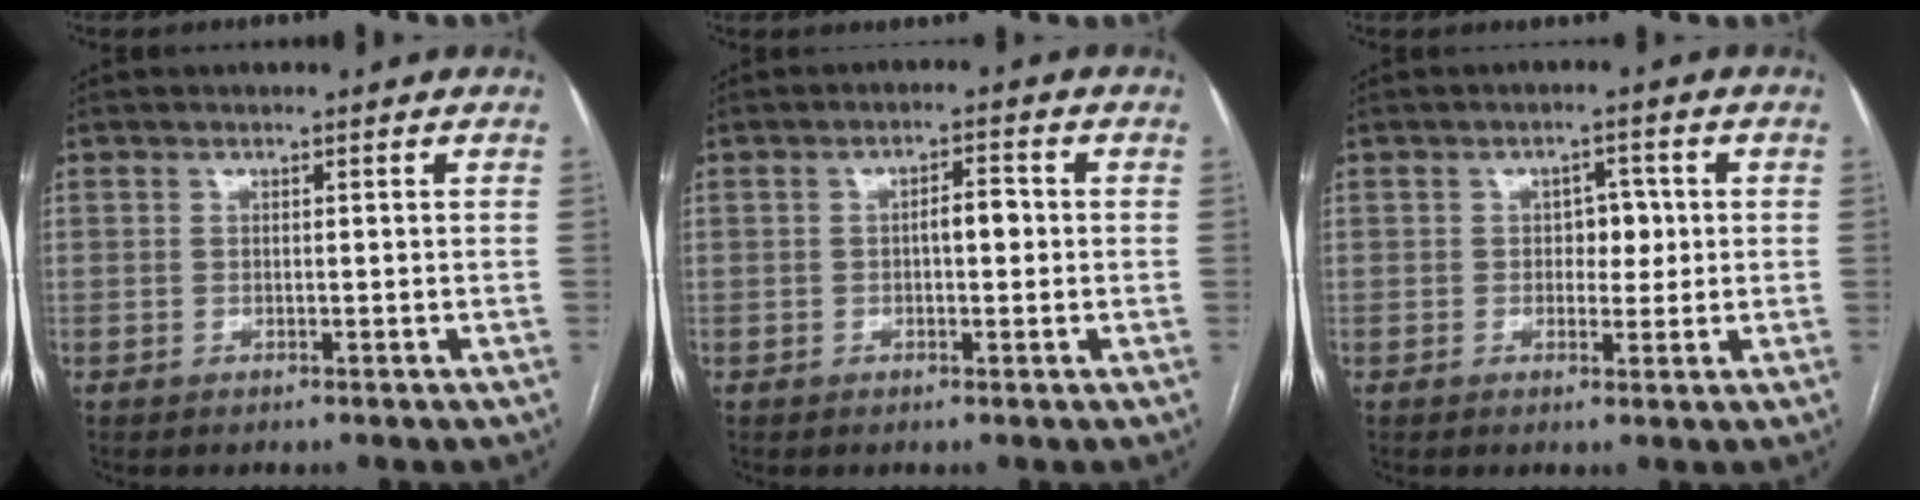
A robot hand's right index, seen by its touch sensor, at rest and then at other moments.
{"total": 3.1, "force": [-0.1, 1.1, 2.9], "torque": [-0.043, 0.009, -0.003]}
{"total": 3.6, "force": [0.3, 2.3, 2.7], "torque": [-0.030, 0.010, 0.005]}